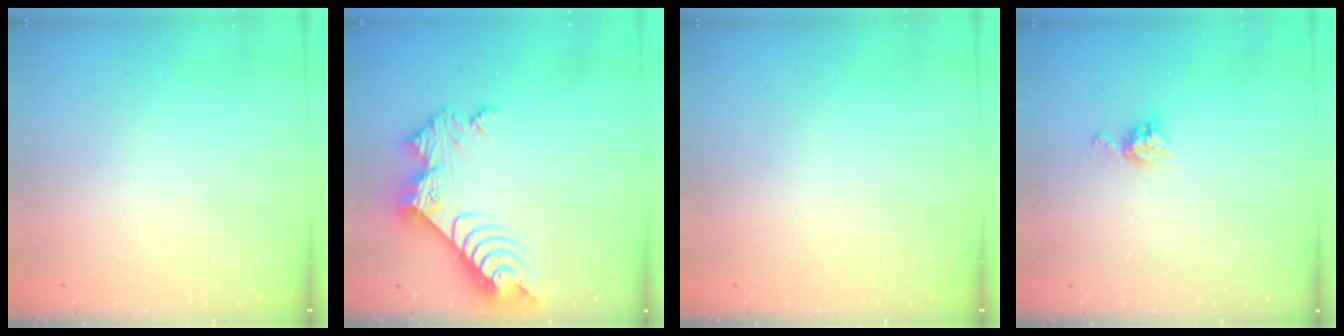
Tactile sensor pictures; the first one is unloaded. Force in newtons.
{"total": 10.0, "press": 10.0, "slide": 0.9}
{"total": 0.0}
{"total": 6.0, "press": 6.0, "slide": 0.4}